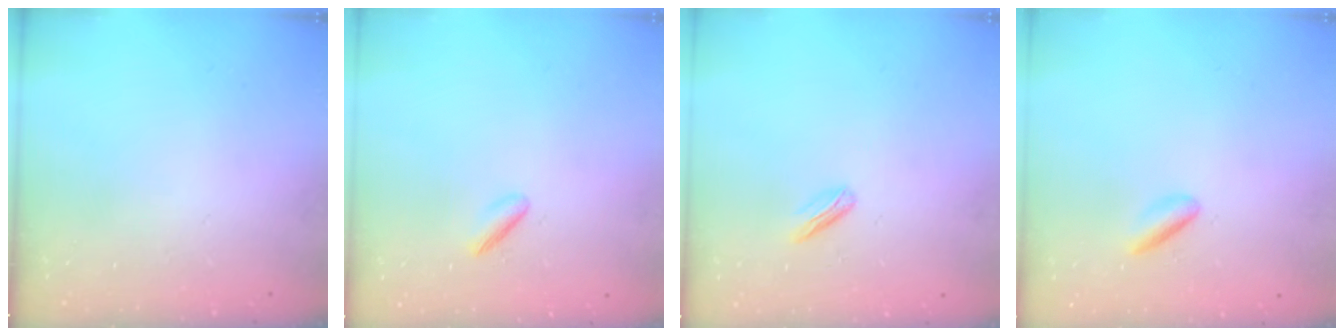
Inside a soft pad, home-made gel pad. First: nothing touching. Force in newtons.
{"total": 2.9, "press": 2.7, "slide": 0.9}
{"total": 2.3, "press": 2.2, "slide": 0.7}
{"total": 1.8, "press": 1.7, "slide": 0.5}